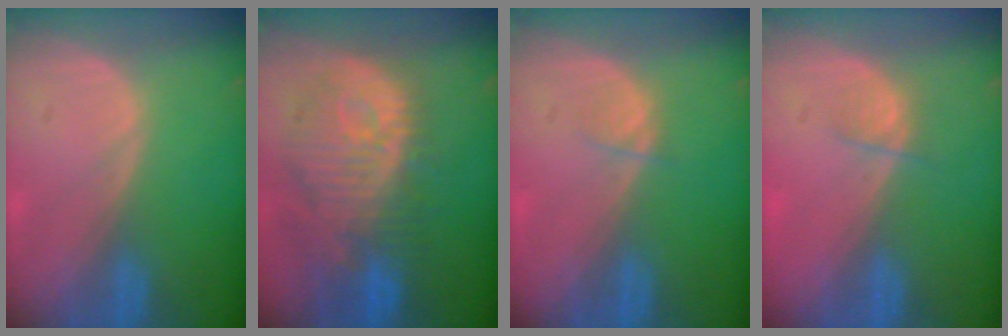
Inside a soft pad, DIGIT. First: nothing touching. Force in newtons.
{"total": 12.4, "press": 11.1, "slide": 5.6}
{"total": 1.2, "press": 1.2, "slide": 0.2}
{"total": 1.9, "press": 1.7, "slide": 0.8}